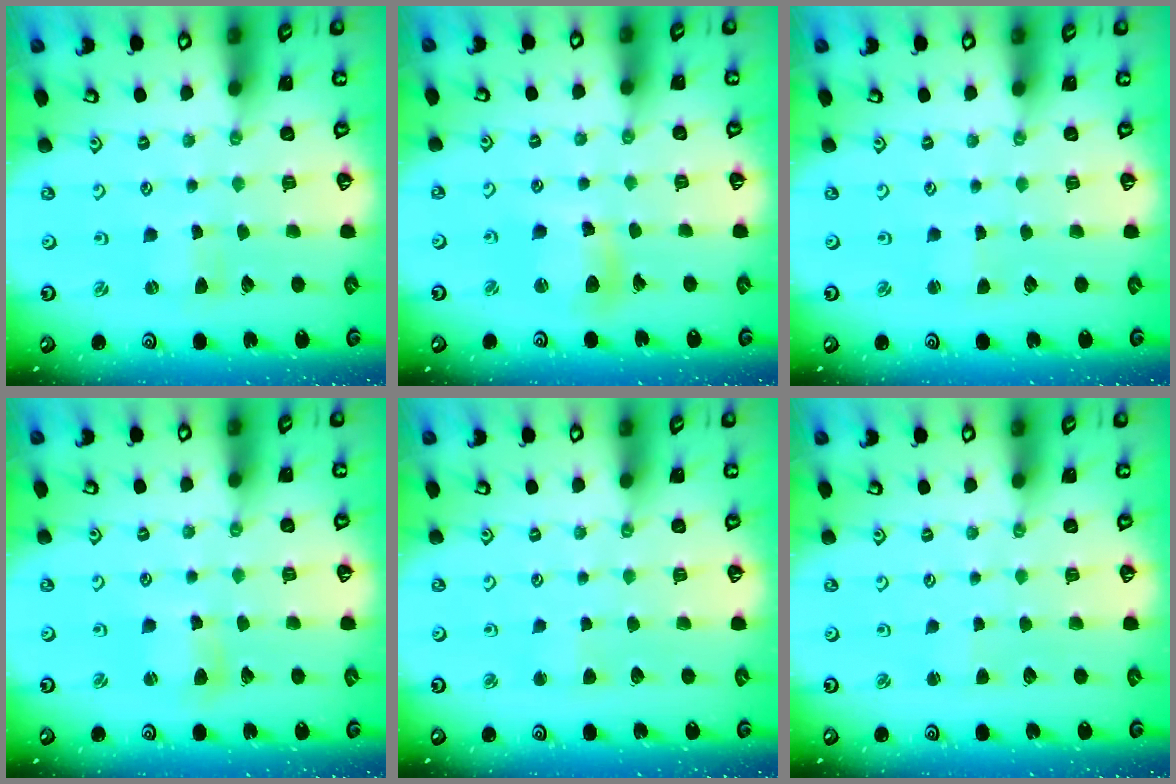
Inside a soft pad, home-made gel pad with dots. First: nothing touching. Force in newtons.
{"total": 9.8, "press": 9.7, "slide": 1.3}
{"total": 1.3, "press": 1.3, "slide": 0.2}
{"total": 3.9, "press": 3.9, "slide": 0.5}
{"total": 2.4, "press": 2.4, "slide": 0.5}
{"total": 1.1, "press": 1.1, "slide": 0.1}